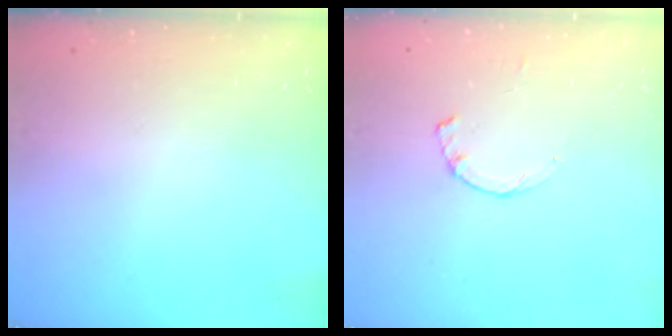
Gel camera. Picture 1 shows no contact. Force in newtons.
{"total": 1.2, "press": 1.2, "slide": 0.3}